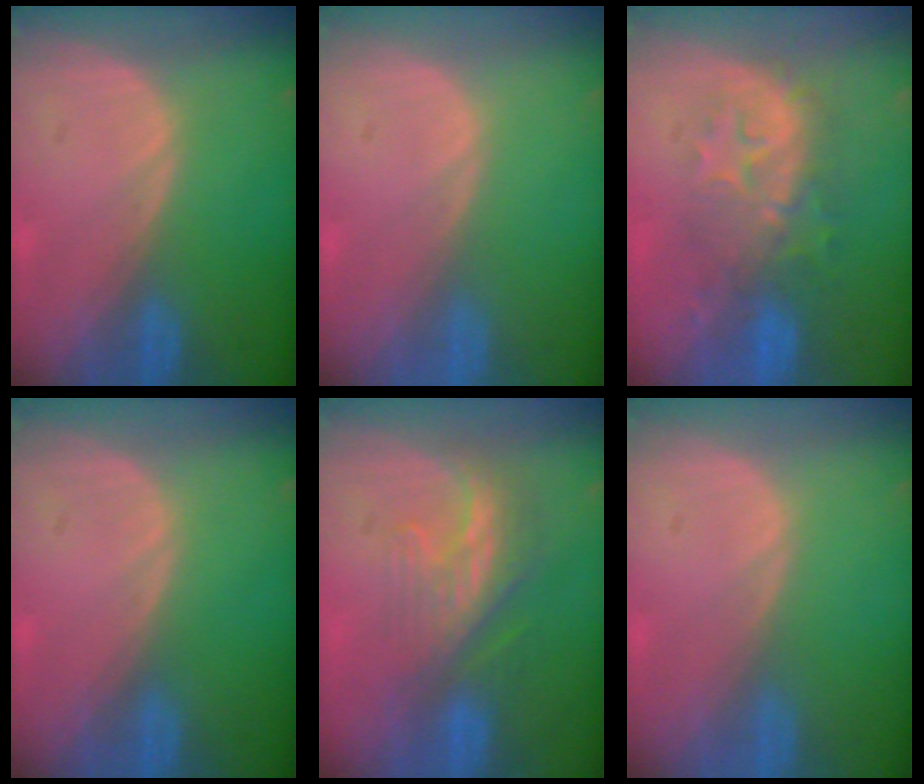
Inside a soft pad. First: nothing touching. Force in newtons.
{"total": 0.0}
{"total": 8.4, "press": 8.3, "slide": 1.4}
{"total": 0.0}
{"total": 8.2, "press": 7.2, "slide": 4.0}
{"total": 0.0}